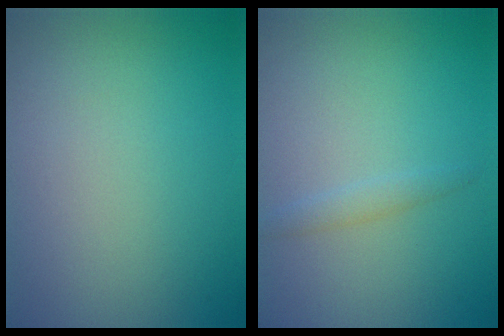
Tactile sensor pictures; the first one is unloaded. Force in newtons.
{"total": 1.0, "press": 1.0, "slide": 0.1}